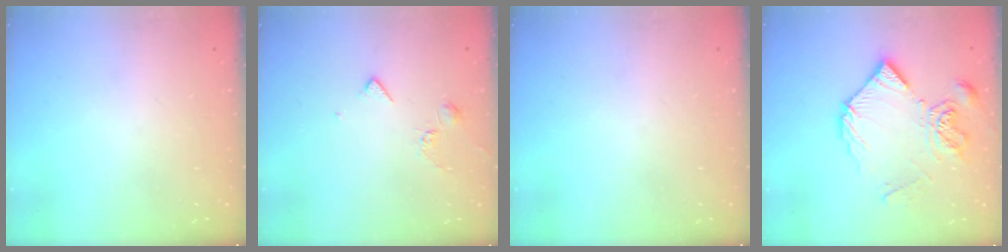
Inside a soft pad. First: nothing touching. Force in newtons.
{"total": 4.7, "press": 4.6, "slide": 0.9}
{"total": 0.0}
{"total": 11.0, "press": 11.0, "slide": 1.2}